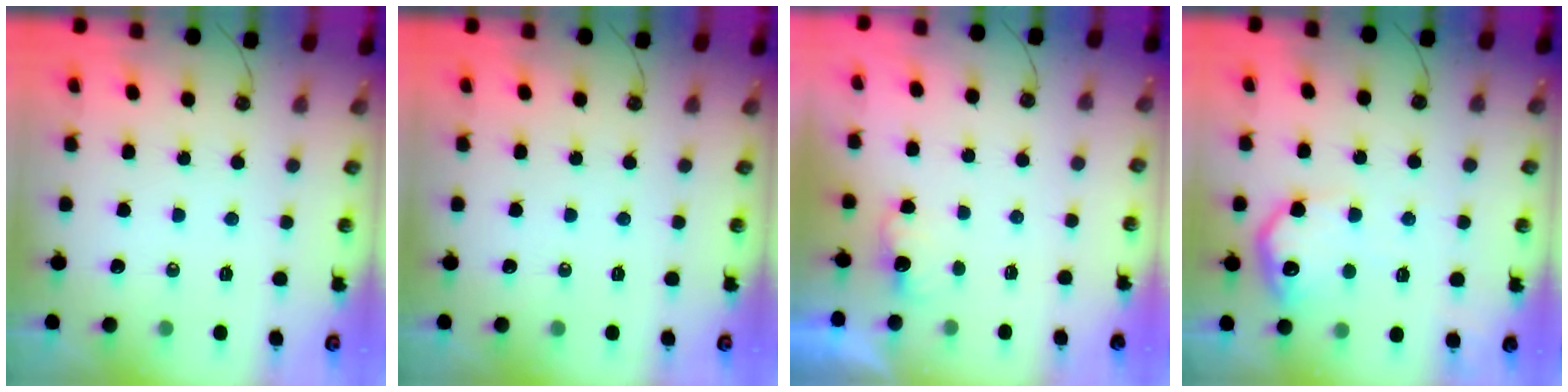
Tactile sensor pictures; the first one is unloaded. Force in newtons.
{"total": 0.0}
{"total": 2.2, "press": 2.1, "slide": 0.8}
{"total": 11.8, "press": 11.7, "slide": 0.5}